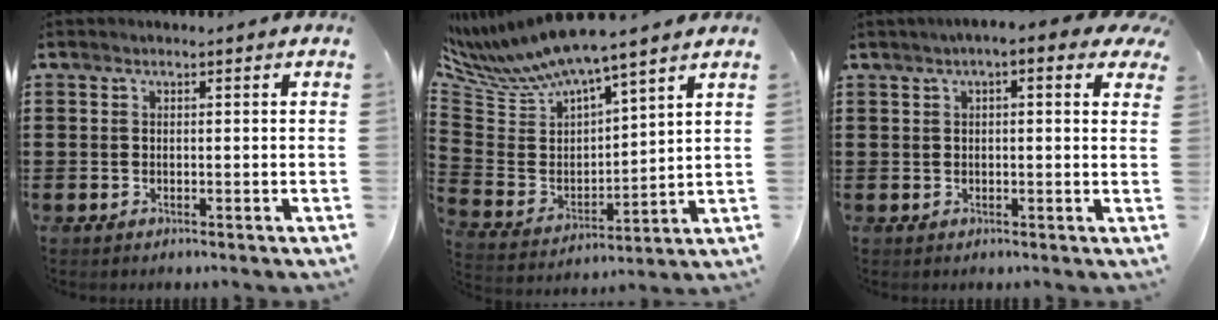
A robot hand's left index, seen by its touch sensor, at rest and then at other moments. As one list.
[{"total": 7.7, "force": [7.0, 0.8, 3.1], "torque": [-0.096, -0.048, 0.117]}, {"total": 3.1, "force": [1.6, 0.4, 2.6], "torque": [-0.046, 0.004, 0.025]}]